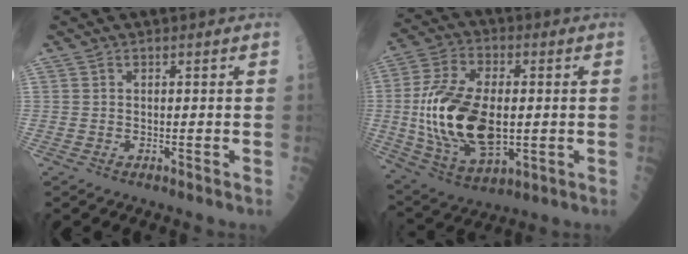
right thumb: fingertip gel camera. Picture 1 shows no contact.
{"total": 21.3, "force": [-0.9, 11.3, 18.0], "torque": [-0.352, -0.009, -0.005]}